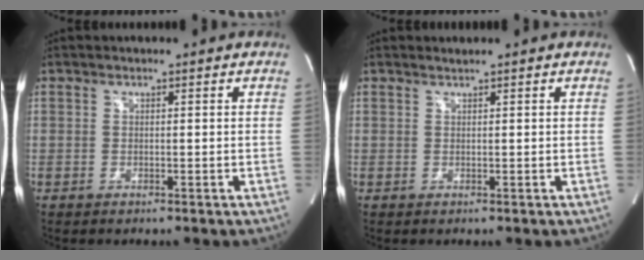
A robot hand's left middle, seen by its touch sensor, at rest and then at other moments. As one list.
[{"total": 0.5, "force": [0.5, -0.2, 0.1], "torque": [-0.009, -0.002, 0.014]}]